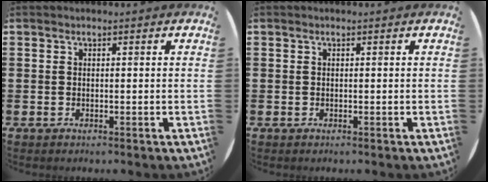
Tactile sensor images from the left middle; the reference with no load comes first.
{"total": 0.0}